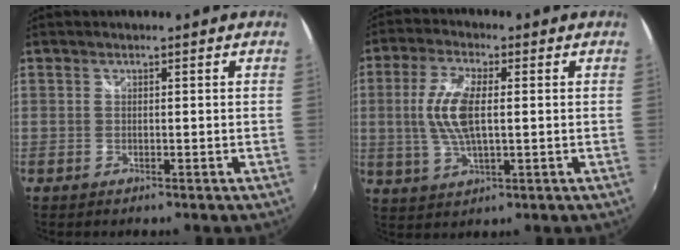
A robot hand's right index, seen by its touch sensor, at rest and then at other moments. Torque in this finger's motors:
{"motor_torque": [0.35, -0.04, 0.61, 0.16]}